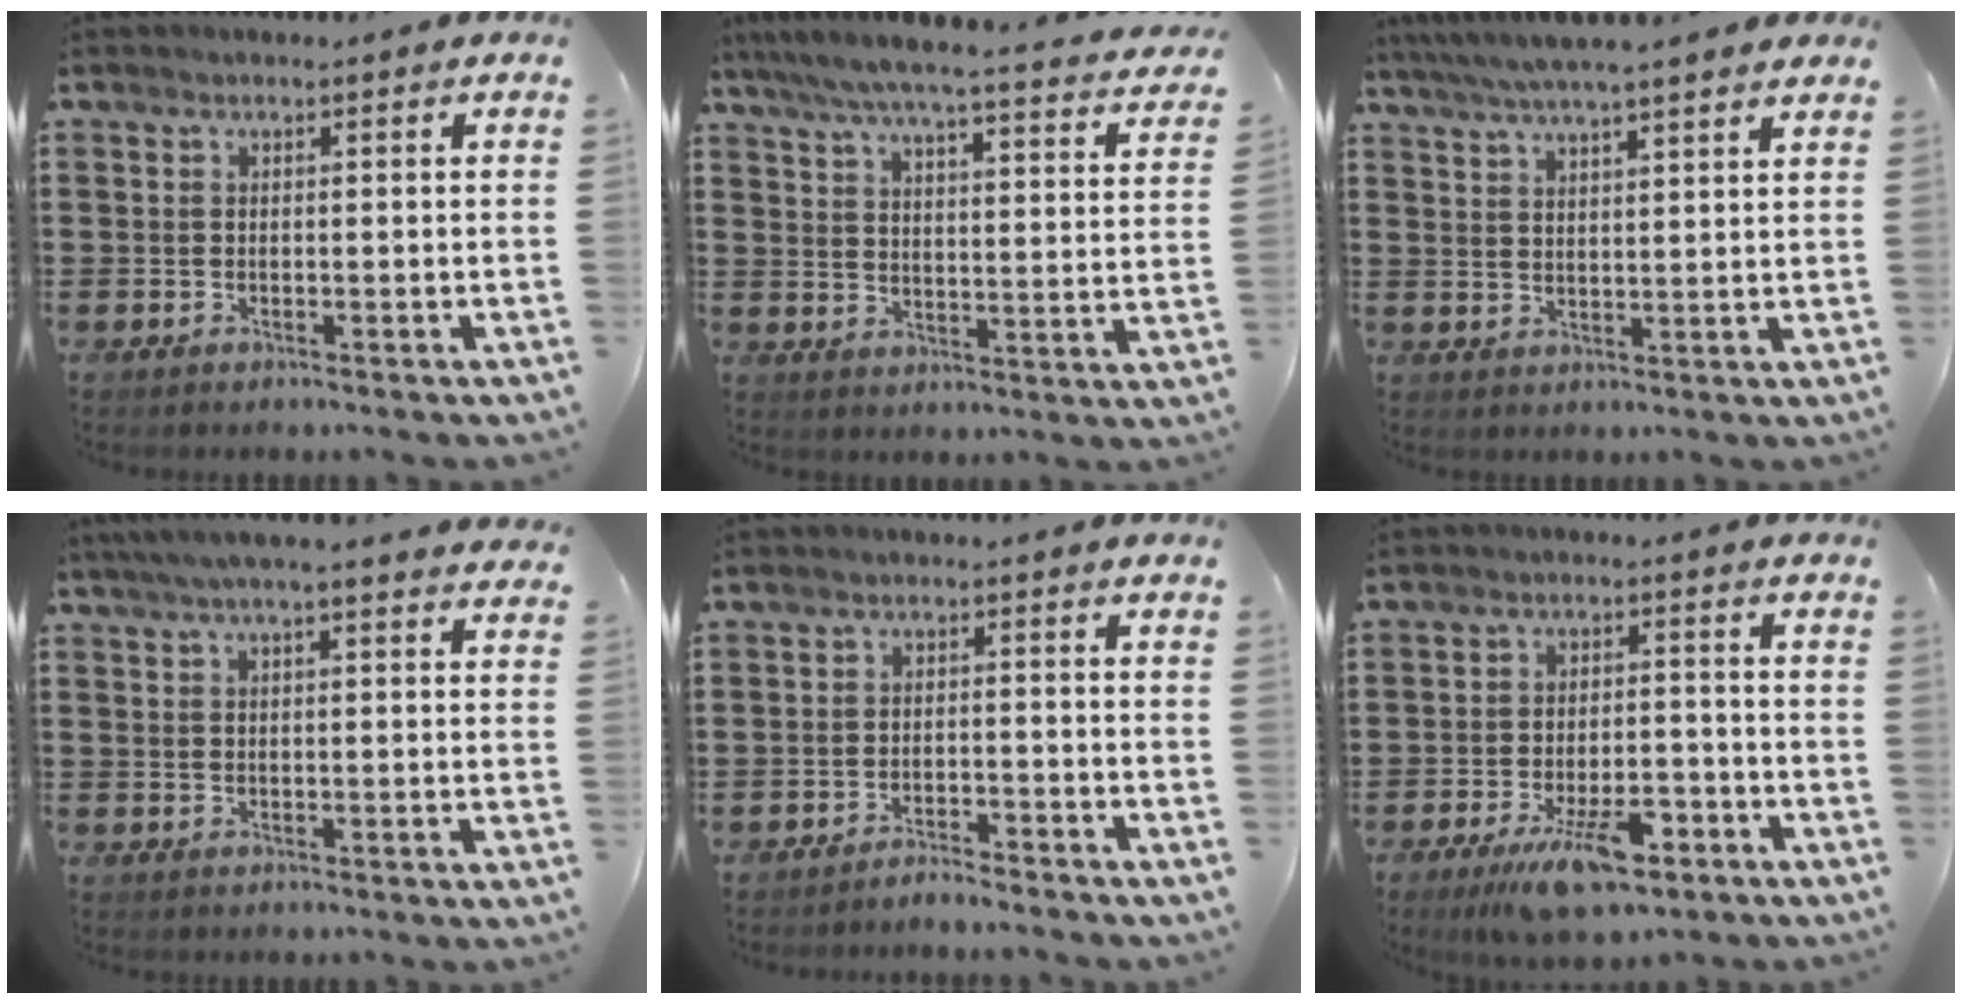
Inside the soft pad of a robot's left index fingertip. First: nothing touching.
{"total": 5.4, "force": [4.6, -0.2, 2.7], "torque": [-0.074, -0.035, 0.072]}
{"total": 5.0, "force": [4.5, -0.1, 2.1], "torque": [-0.054, -0.015, 0.080]}
{"total": 4.5, "force": [4.0, 0.0, 2.2], "torque": [-0.054, -0.003, 0.071]}
{"total": 2.7, "force": [-2.7, -0.1, 0.0], "torque": [-0.005, 0.003, -0.058]}
{"total": 9.6, "force": [-5.8, 3.4, 6.9], "torque": [-0.110, 0.006, -0.099]}